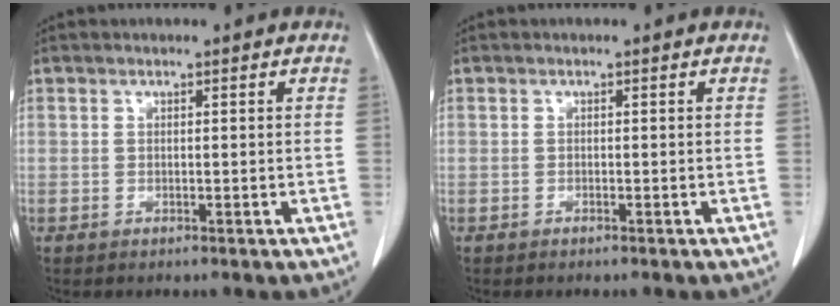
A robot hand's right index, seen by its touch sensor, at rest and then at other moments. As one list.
[{"total": 0.0}]